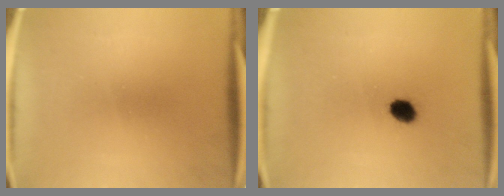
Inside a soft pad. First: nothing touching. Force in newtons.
{"total": 4.0}